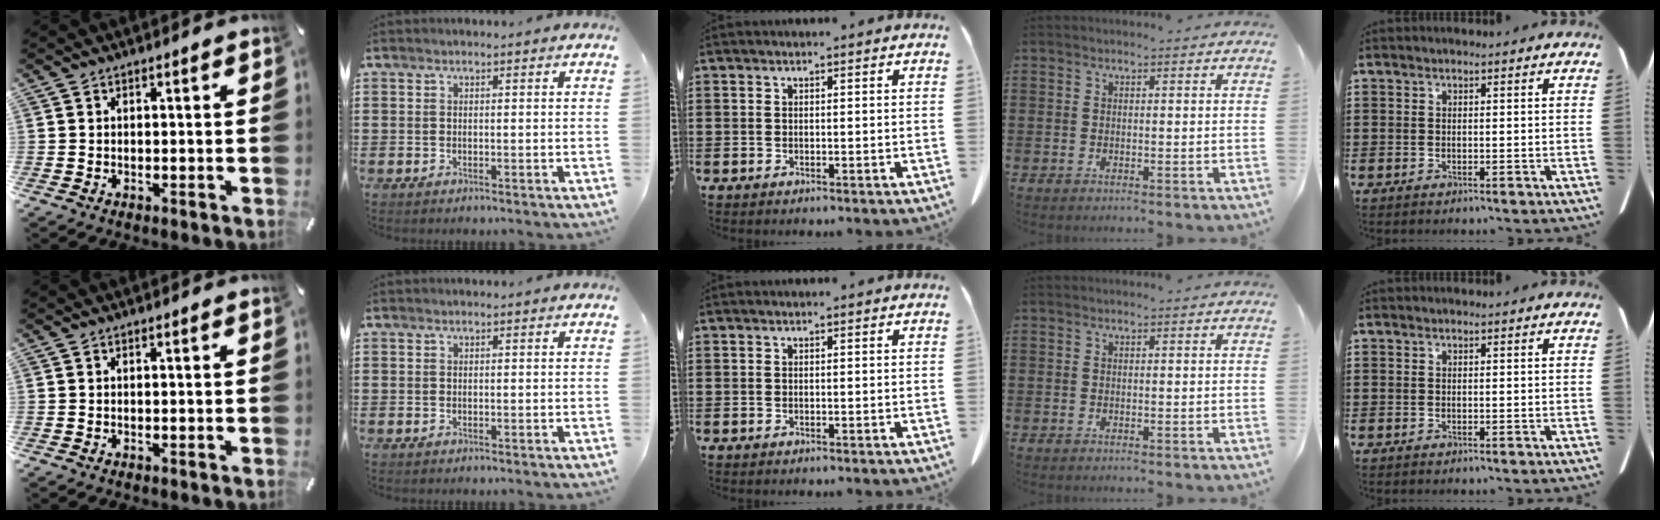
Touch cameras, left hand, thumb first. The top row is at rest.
{}